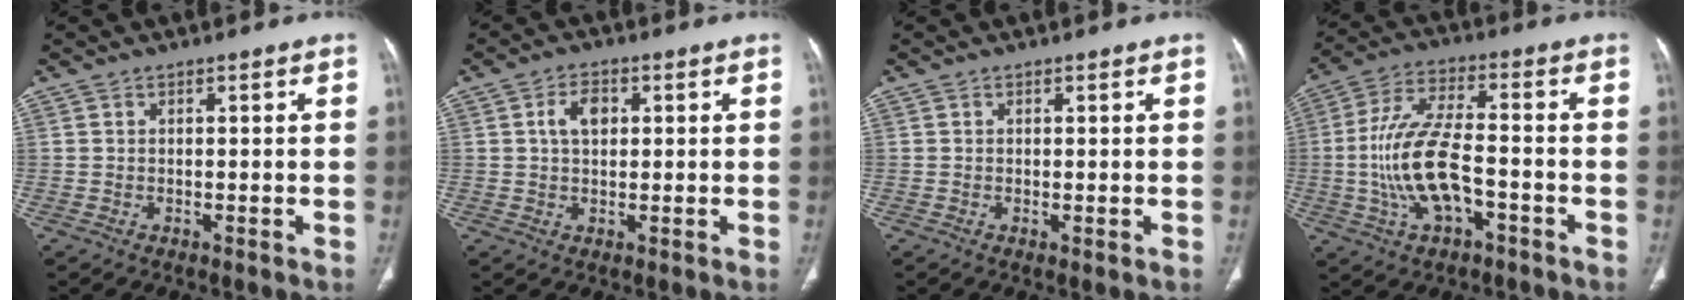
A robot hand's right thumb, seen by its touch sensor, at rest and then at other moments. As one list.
[{"total": 4.5, "force": [1.0, 3.0, 3.2], "torque": [-0.053, 0.006, 0.017]}, {"total": 0.5, "force": [-0.1, 0.0, 0.5], "torque": [-0.015, -0.005, -0.001]}, {"total": 14.1, "force": [-3.4, 6.3, 12.2], "torque": [-0.251, 0.030, -0.061]}]